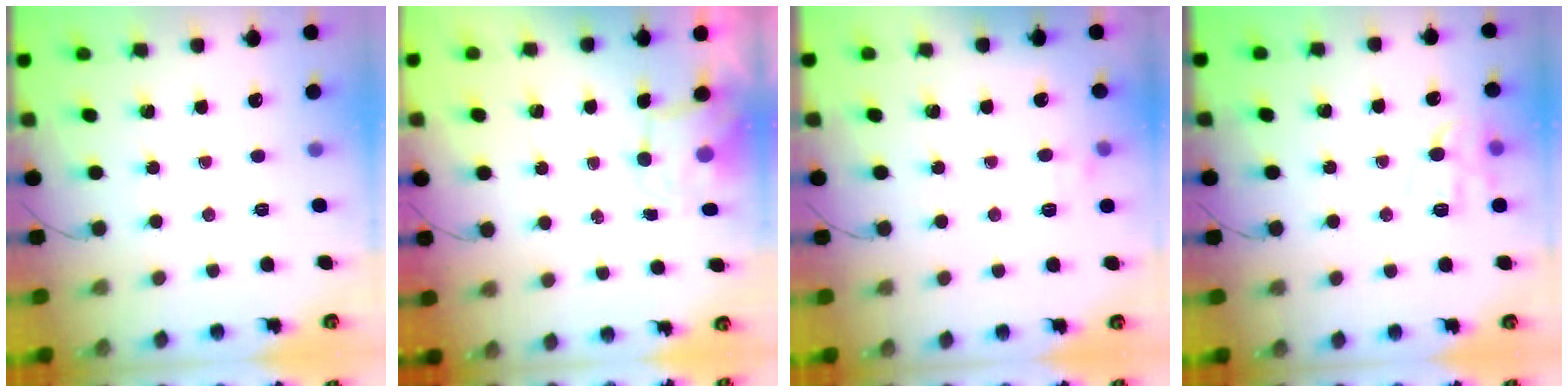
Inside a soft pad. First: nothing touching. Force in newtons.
{"total": 4.4, "press": 4.4, "slide": 0.7}
{"total": 6.2, "press": 5.9, "slide": 1.8}
{"total": 11.2, "press": 11.2, "slide": 0.4}